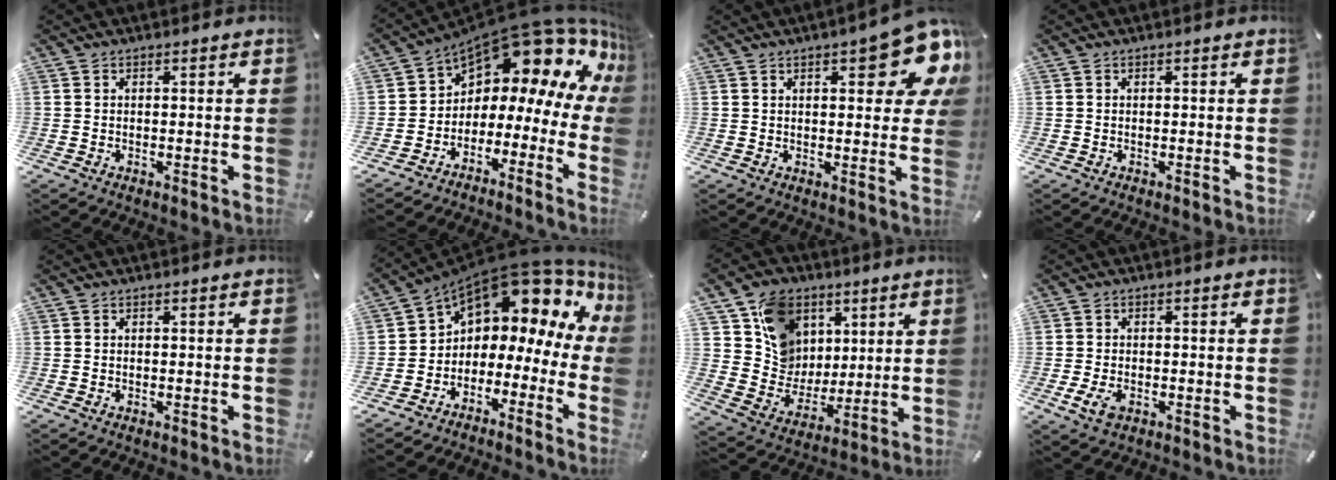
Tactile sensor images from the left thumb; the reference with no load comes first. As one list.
[{"total": 11.4, "force": [9.0, 4.8, 5.3], "torque": [-0.092, -0.089, 0.144]}, {"total": 13.4, "force": [6.6, 4.6, 10.7], "torque": [-0.134, -0.036, 0.106]}, {"total": 0.0}, {"total": 0.0}, {"total": 10.6, "force": [8.0, 4.9, 4.9], "torque": [-0.082, -0.084, 0.125]}, {"total": 13.7, "force": [5.7, 12.1, 3.2], "torque": [-0.054, -0.034, 0.116]}, {"total": 3.4, "force": [-1.3, 2.4, 2.1], "torque": [-0.056, -0.003, -0.027]}]